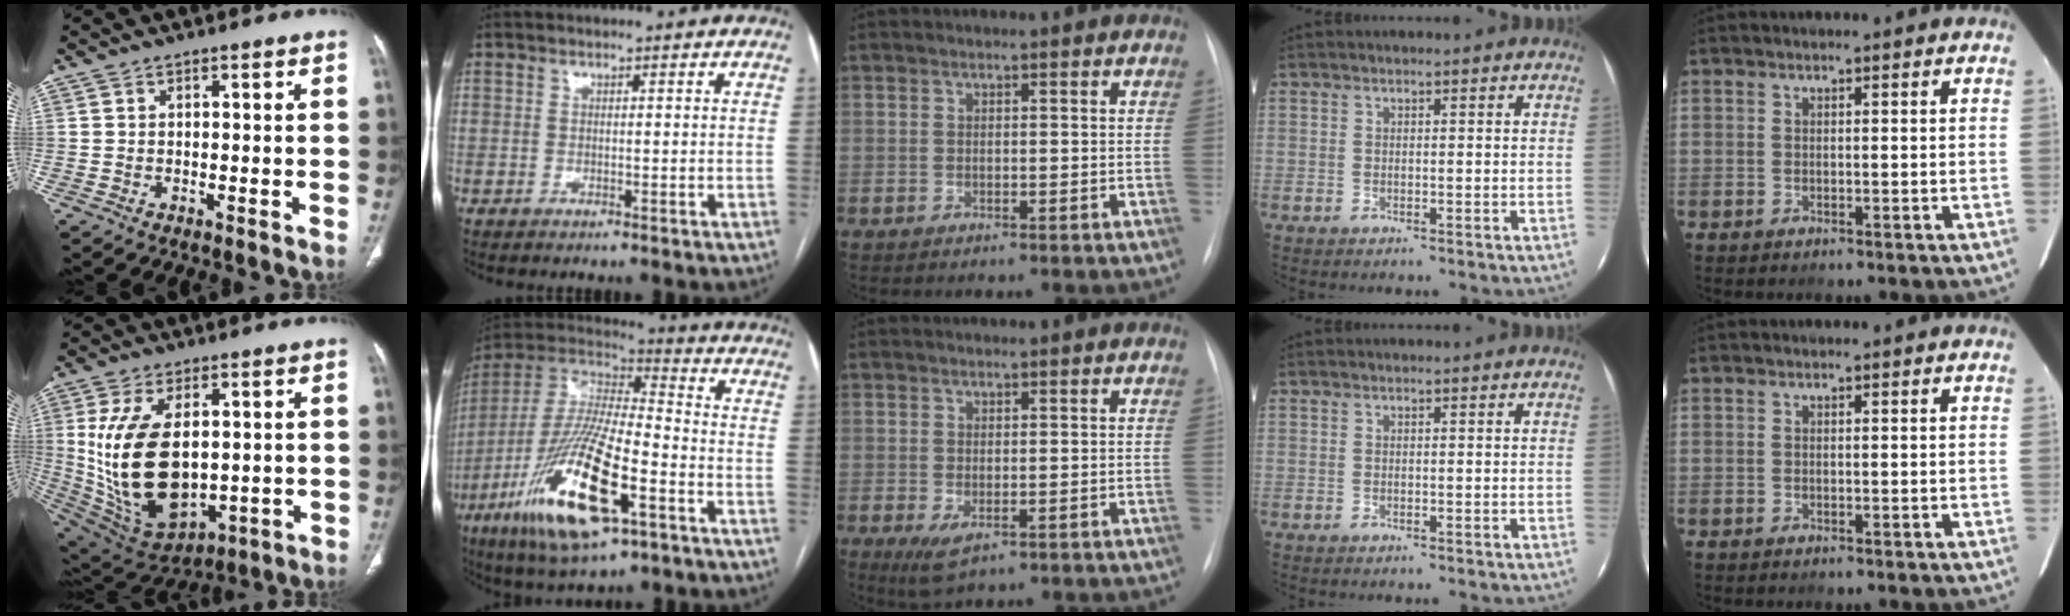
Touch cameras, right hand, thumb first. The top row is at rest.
{"thumb": {"total": 20.6, "force": [1.4, 11.8, 16.9], "torque": [-0.321, -0.018, 0.056]}, "index": {"total": 21.8, "force": [-9.3, 4.8, 19.2], "torque": [-0.417, -0.038, -0.165]}, "middle": {"total": 3.0, "force": [-0.9, 1.3, 2.6], "torque": [-0.047, -0.010, -0.004]}}